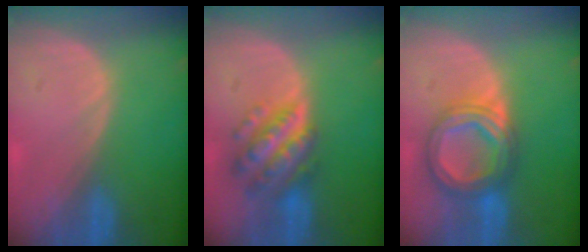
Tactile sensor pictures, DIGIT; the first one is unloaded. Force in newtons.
{"total": 7.7, "press": 7.7, "slide": 0.5}
{"total": 8.1, "press": 8.0, "slide": 0.6}